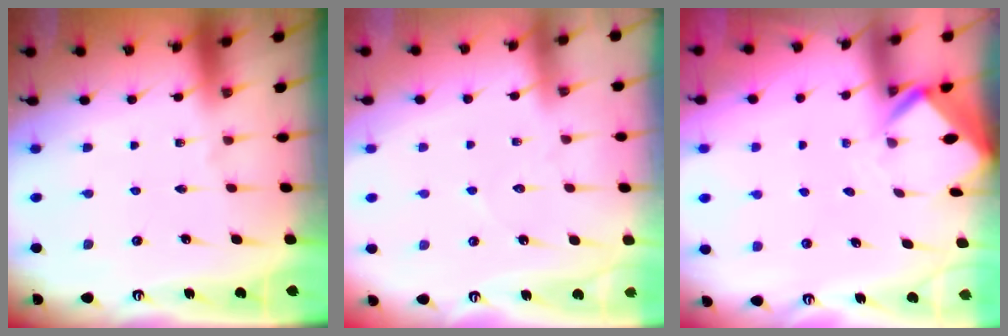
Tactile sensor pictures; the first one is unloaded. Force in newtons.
{"total": 3.3, "press": 3.3, "slide": 0.4}
{"total": 2.7, "press": 2.7, "slide": 0.2}